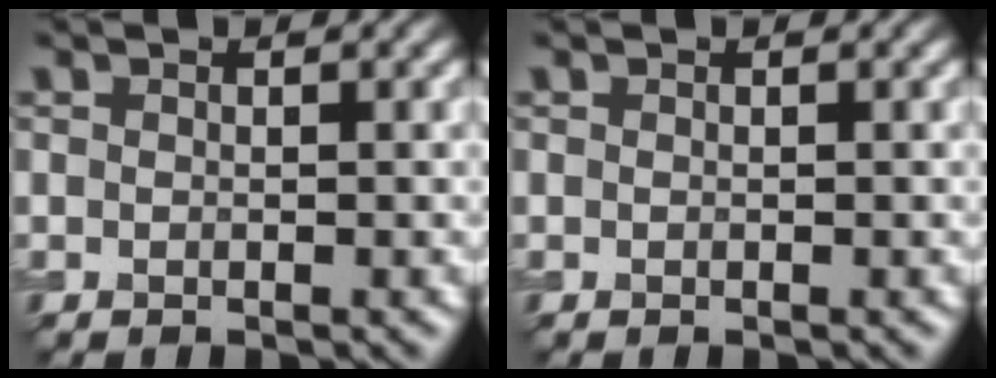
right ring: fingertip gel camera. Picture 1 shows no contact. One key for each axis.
{"total": 0.0}